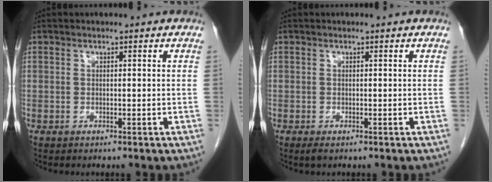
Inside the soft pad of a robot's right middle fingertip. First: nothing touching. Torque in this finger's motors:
{"motor_torque": [0.56, -0.17, 0.04, 0.01]}